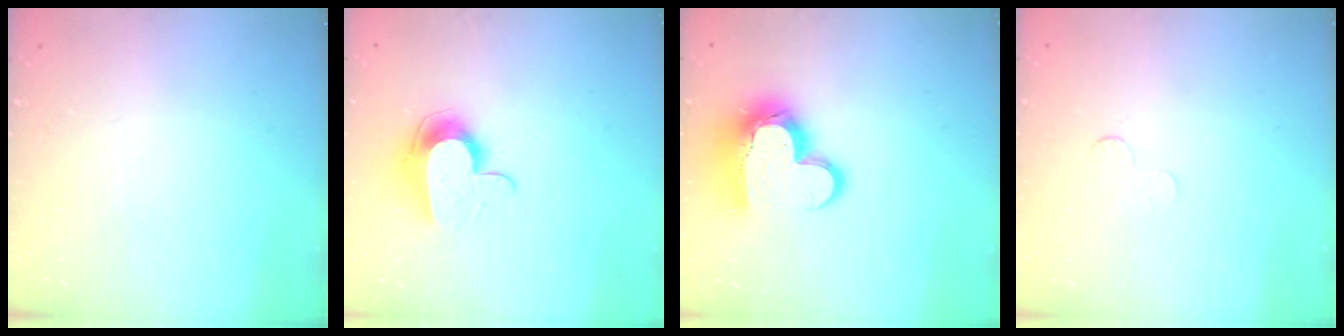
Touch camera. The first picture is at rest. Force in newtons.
{"total": 10.9, "press": 10.9, "slide": 0.7}
{"total": 15.5, "press": 15.4, "slide": 1.8}
{"total": 2.5, "press": 2.5, "slide": 0.2}